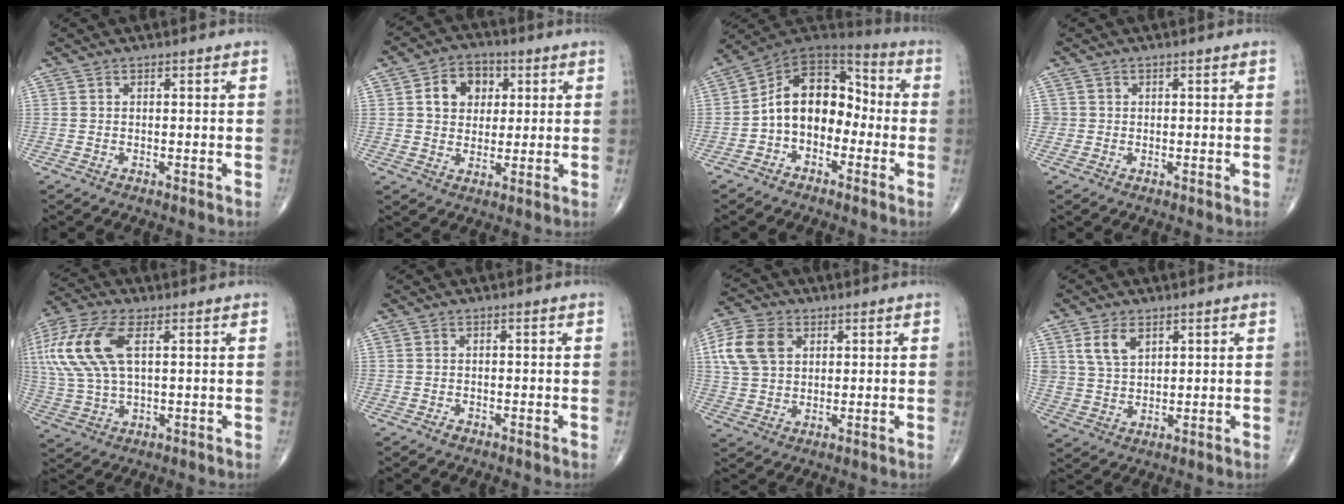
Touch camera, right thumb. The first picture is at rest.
{"total": 8.6, "force": [2.2, 6.8, 4.8], "torque": [-0.040, 0.001, 0.032]}
{"total": 13.8, "force": [-2.4, 9.6, 9.6], "torque": [-0.124, 0.064, -0.056]}
{"total": 1.4, "force": [-0.1, 1.4, 0.0], "torque": [0.012, 0.007, -0.005]}
{"total": 18.1, "force": [5.1, 9.0, 14.8], "torque": [-0.362, 0.010, 0.096]}
{"total": 0.8, "force": [-0.6, 0.5, 0.3], "torque": [-0.003, 0.001, -0.013]}
{"total": 10.5, "force": [3.2, 7.5, 6.6], "torque": [-0.122, 0.005, 0.060]}
{"total": 6.5, "force": [3.1, 4.1, 4.0], "torque": [-0.066, -0.012, 0.066]}